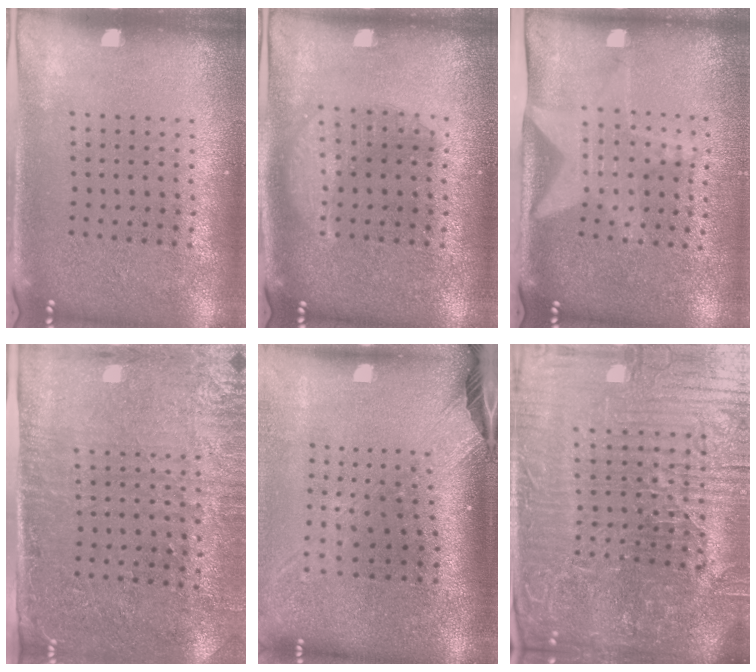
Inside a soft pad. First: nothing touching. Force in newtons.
{"total": 2.3, "press": 2.3, "slide": 0.3}
{"total": 2.0, "press": 1.6, "slide": 1.2}
{"total": 3.0, "press": 2.6, "slide": 1.4}
{"total": 2.6, "press": 1.9, "slide": 1.7}
{"total": 8.0, "press": 7.1, "slide": 3.7}